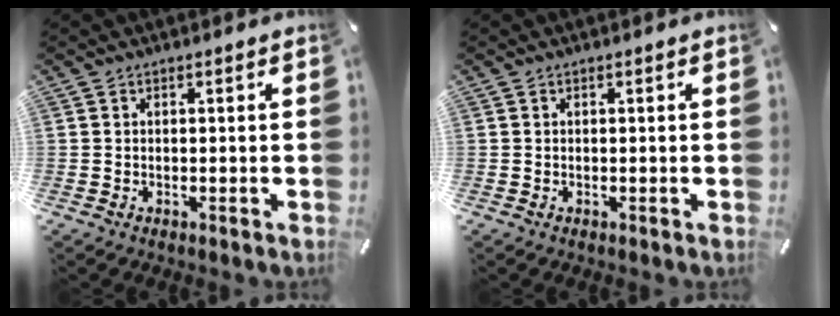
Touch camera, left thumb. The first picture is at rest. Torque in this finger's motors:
{"motor_torque": [-0.08, 0.08, 0.01, -0.07, 0.03]}